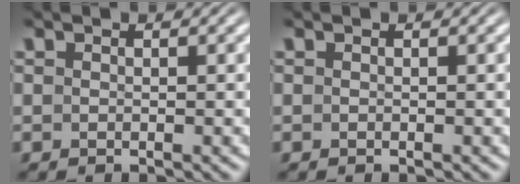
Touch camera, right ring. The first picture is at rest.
{"total": 0.0}